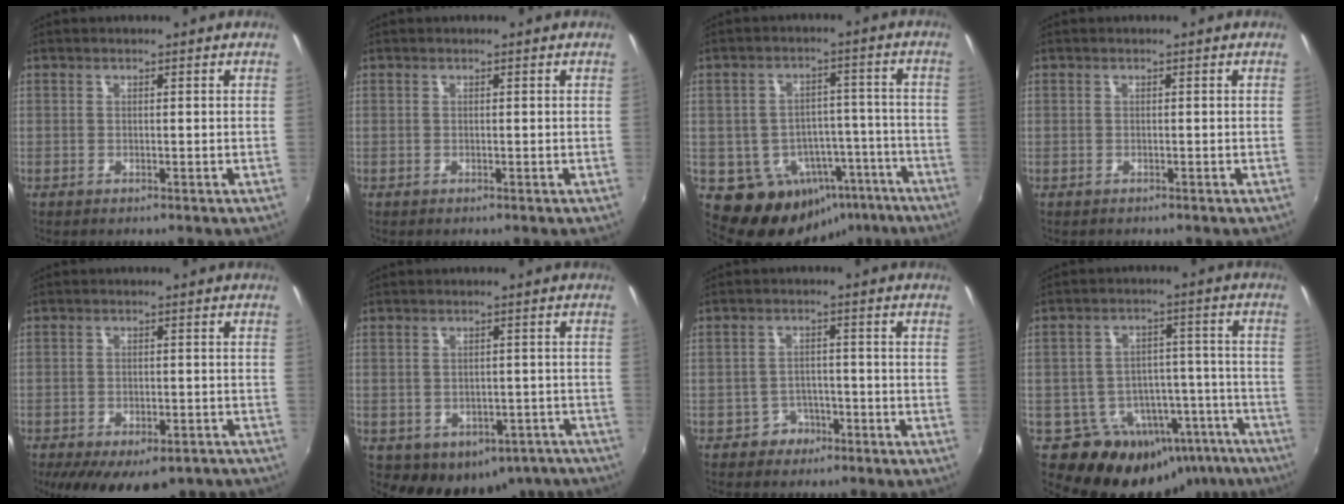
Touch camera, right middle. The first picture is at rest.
{"total": 0.0}
{"total": 15.7, "force": [-8.6, 12.1, 4.9], "torque": [-0.093, 0.041, -0.083]}
{"total": 1.1, "force": [-0.3, 1.0, 0.3], "torque": [-0.003, -0.001, -0.004]}
{"total": 15.9, "force": [-10.3, 7.7, 9.3], "torque": [-0.191, -0.040, -0.135]}
{"total": 14.4, "force": [-8.6, 9.9, 5.9], "torque": [-0.119, 0.005, -0.083]}
{"total": 4.7, "force": [-2.6, 3.9, 0.5], "torque": [-0.015, 0.014, -0.037]}
{"total": 19.6, "force": [-13.0, 13.3, 6.1], "torque": [-0.115, 0.052, -0.150]}